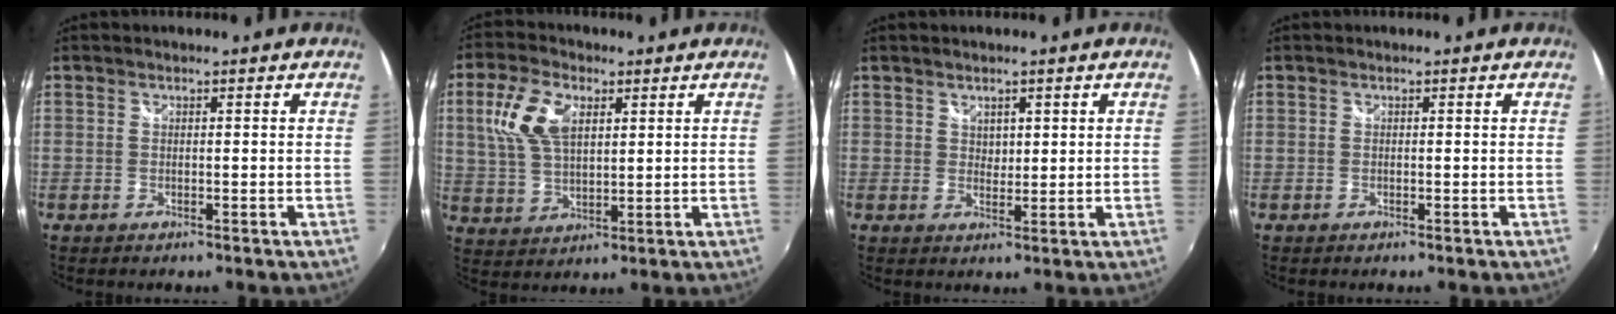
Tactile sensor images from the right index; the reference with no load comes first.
{"total": 10.1, "force": [3.4, 5.5, 7.7], "torque": [-0.164, 0.016, 0.071]}
{"total": 2.0, "force": [1.1, 1.4, 0.7], "torque": [-0.005, 0.002, 0.021]}
{"total": 0.0}